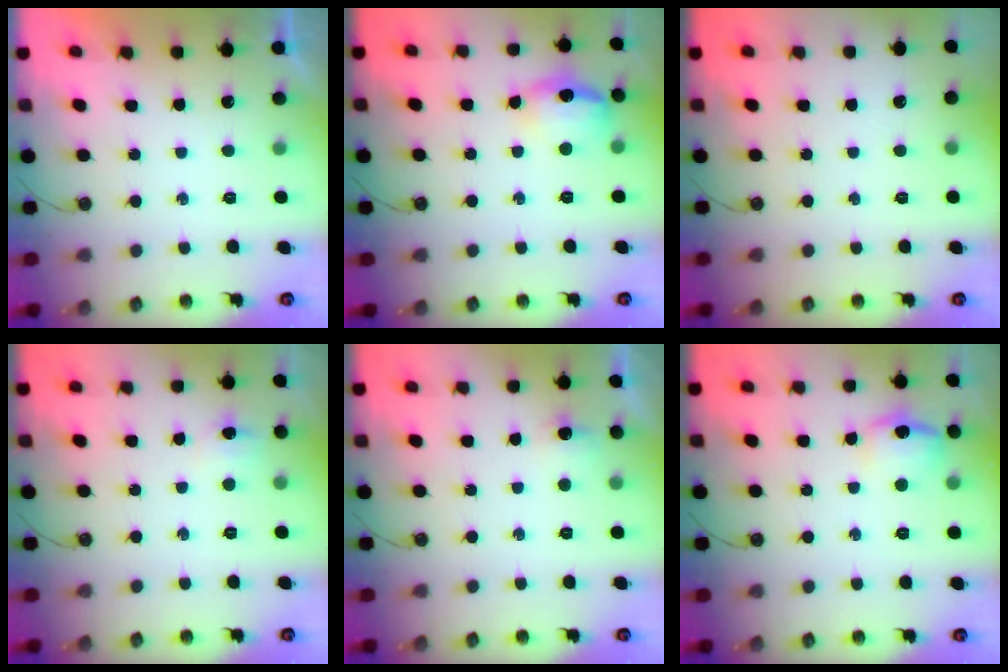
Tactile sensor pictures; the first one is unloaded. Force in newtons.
{"total": 13.8, "press": 13.7, "slide": 1.1}
{"total": 0.0}
{"total": 4.3, "press": 4.1, "slide": 1.4}
{"total": 5.4, "press": 5.4, "slide": 0.8}
{"total": 11.1, "press": 11.1, "slide": 0.9}